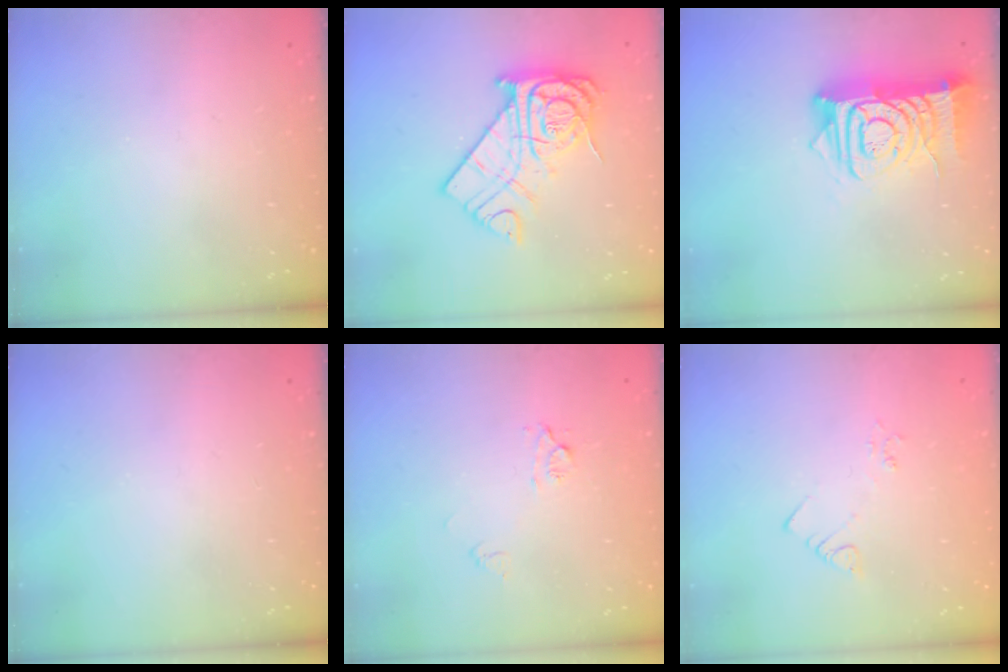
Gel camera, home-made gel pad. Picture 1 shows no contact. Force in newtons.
{"total": 16.8, "press": 16.7, "slide": 1.7}
{"total": 14.5, "press": 14.4, "slide": 1.6}
{"total": 0.0}
{"total": 6.0, "press": 5.9, "slide": 0.5}
{"total": 2.4, "press": 2.4, "slide": 0.4}